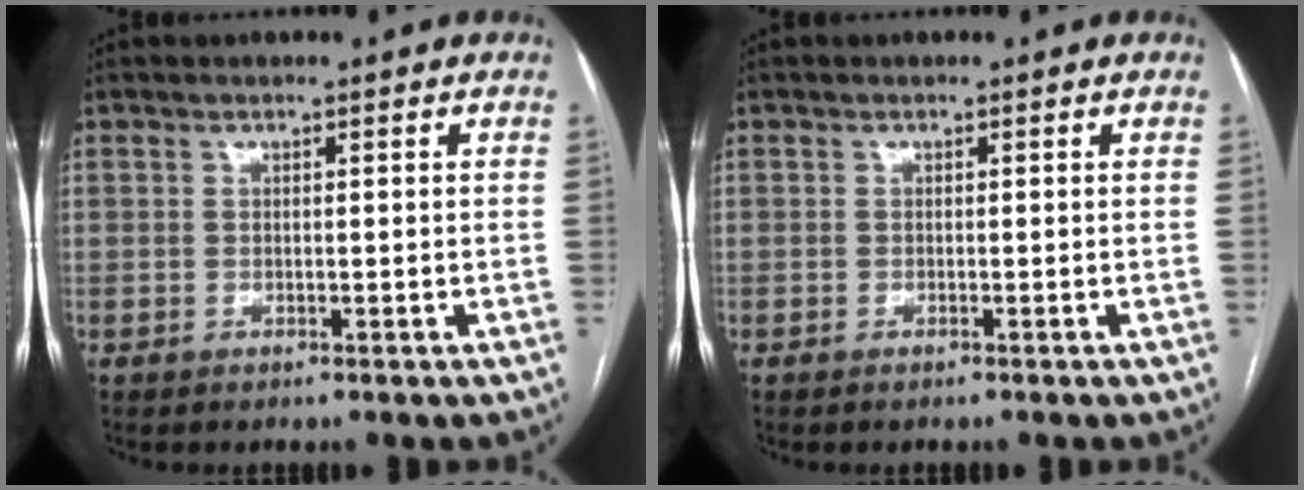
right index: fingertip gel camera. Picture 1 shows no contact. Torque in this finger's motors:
{"motor_torque": [-0.02, 0.01, -0.05, 0.00]}